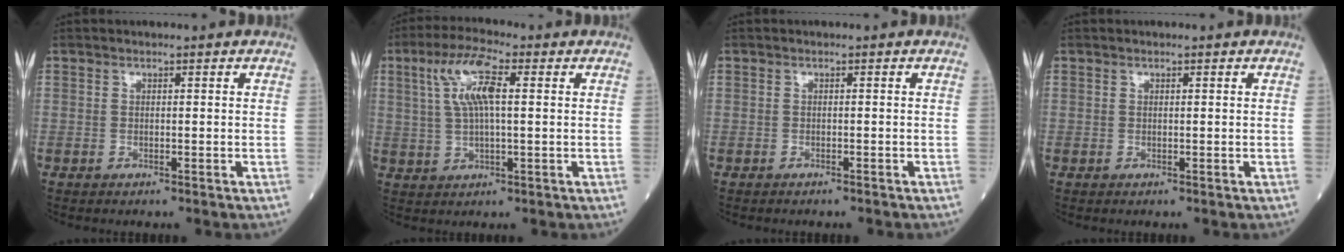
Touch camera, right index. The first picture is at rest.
{"total": 8.1, "force": [2.4, 1.6, 7.5], "torque": [-0.156, 0.015, 0.046]}
{"total": 0.9, "force": [-0.9, 0.1, 0.3], "torque": [-0.008, -0.001, -0.011]}
{"total": 0.0}